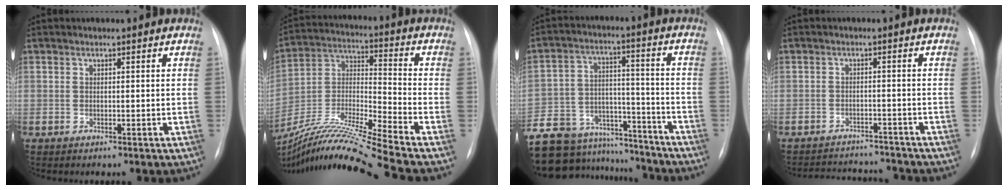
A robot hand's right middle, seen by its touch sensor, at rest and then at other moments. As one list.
[{"total": 21.2, "force": [-18.0, -2.2, 10.9], "torque": [-0.246, -0.024, -0.333]}, {"total": 24.9, "force": [-21.2, 10.2, 8.3], "torque": [-0.202, 0.015, -0.313]}, {"total": 9.3, "force": [-9.0, 1.8, 1.3], "torque": [-0.022, 0.009, -0.121]}]